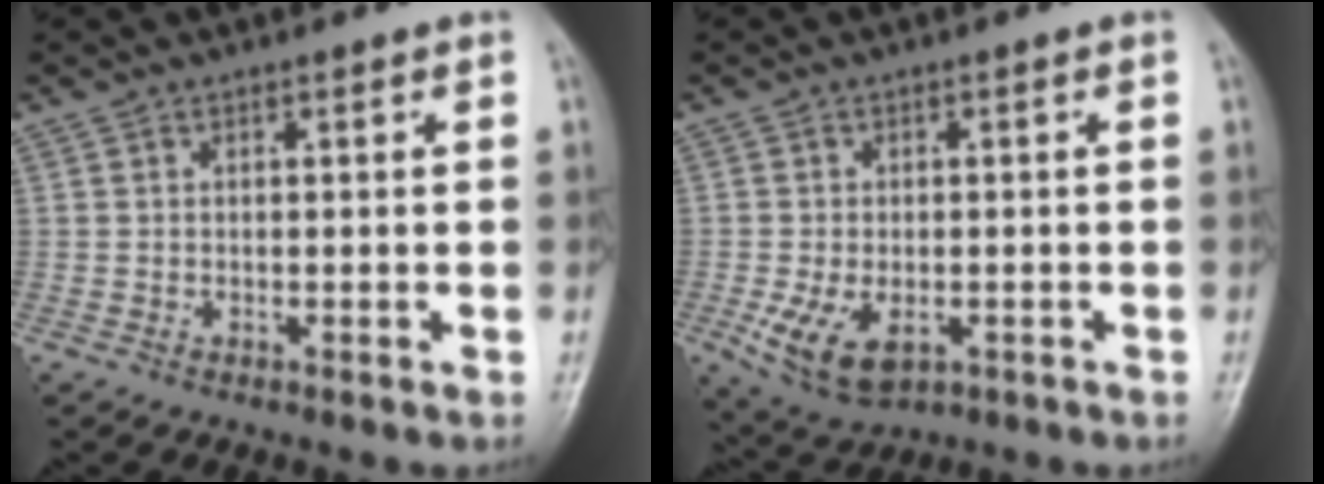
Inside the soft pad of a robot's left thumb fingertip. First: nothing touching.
{"total": 8.1, "force": [-2.7, 4.8, 6.0], "torque": [-0.111, -0.002, -0.035]}